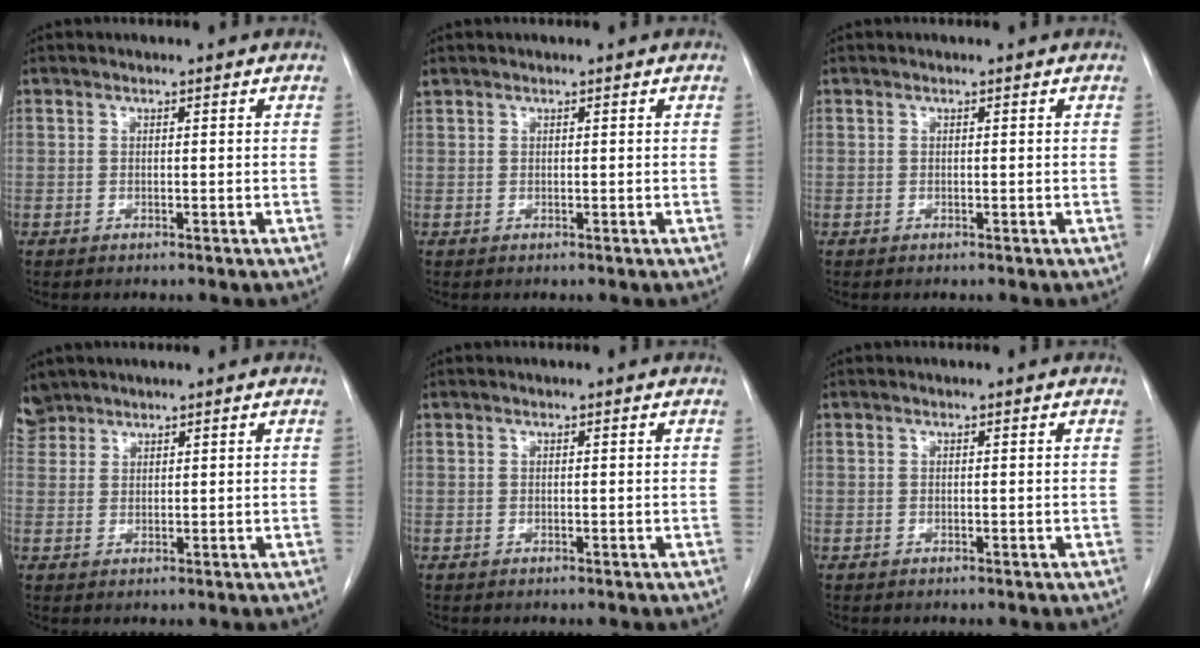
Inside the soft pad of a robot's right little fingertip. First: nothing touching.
{"total": 0.0}
{"total": 0.0}
{"total": 2.7, "force": [2.4, 1.1, -0.4], "torque": [0.008, 0.007, 0.051]}
{"total": 0.0}
{"total": 0.0}